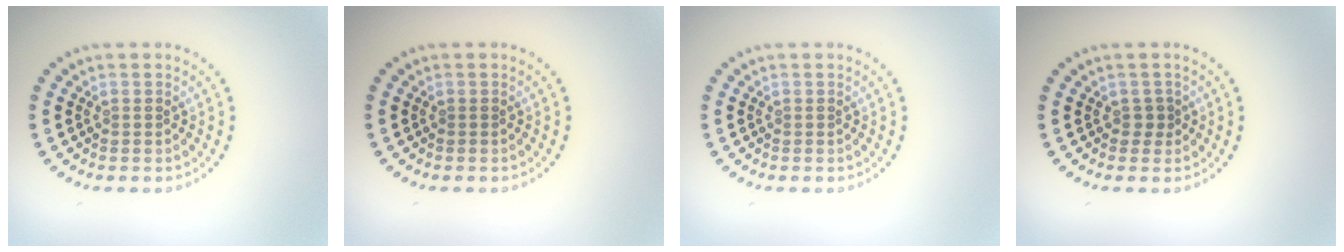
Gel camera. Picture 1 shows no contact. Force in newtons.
{"total": 0.0}
{"total": 0.0}
{"total": 0.8, "press": 0.7, "slide": 0.4}